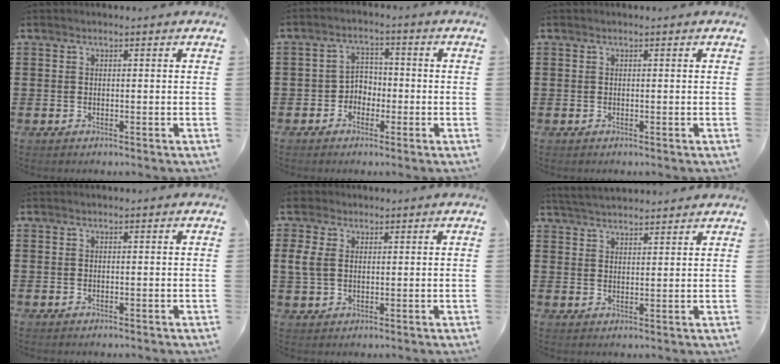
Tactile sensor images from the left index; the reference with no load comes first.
{"total": 3.2, "force": [-1.8, 2.5, 1.0], "torque": [-0.028, 0.009, -0.041]}
{"total": 0.0}
{"total": 0.0}
{"total": 4.8, "force": [1.8, 3.6, 2.6], "torque": [-0.077, 0.012, 0.030]}
{"total": 3.8, "force": [3.8, 0.2, 0.6], "torque": [-0.023, -0.008, 0.071]}